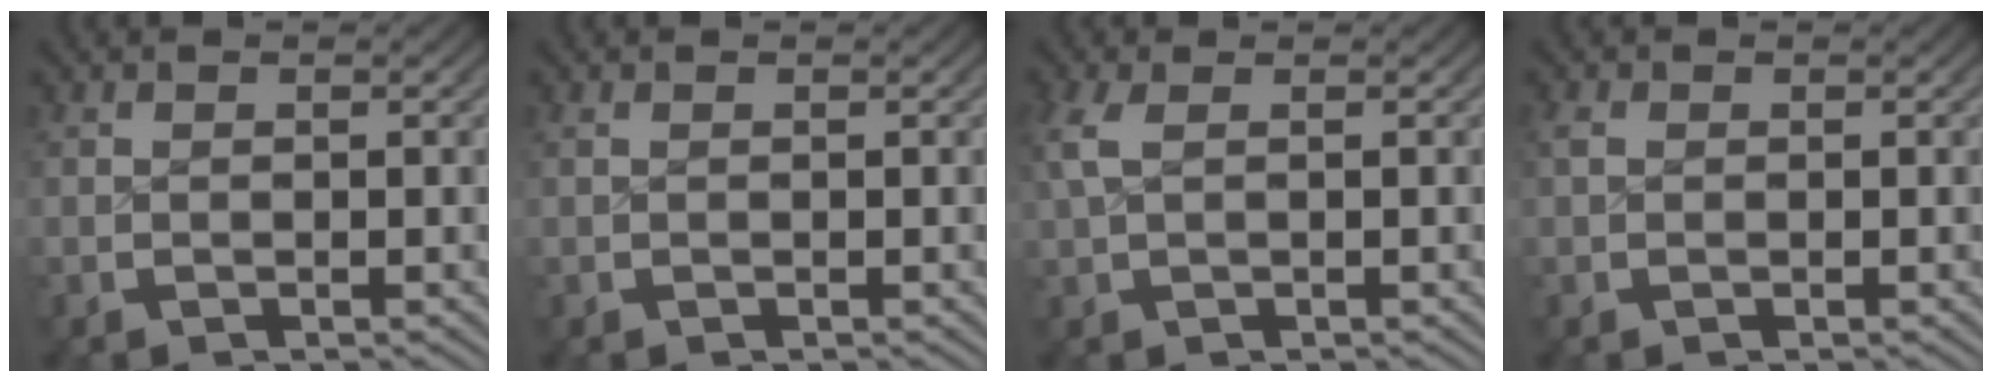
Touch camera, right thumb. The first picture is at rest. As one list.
[{"total": 0.0}, {"total": 1.9, "force": [0.6, 0.8, 1.7], "torque": [-0.048, 0.002, 0.015]}, {"total": 0.6, "force": [0.1, 0.5, 0.3], "torque": [-0.011, -0.003, 0.003]}]